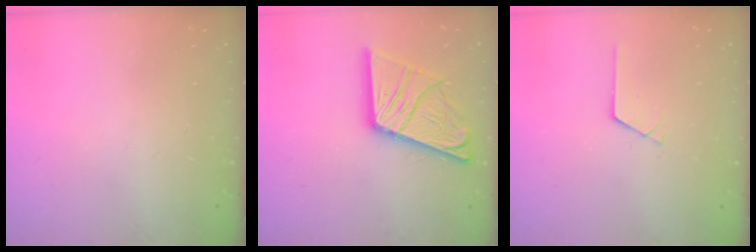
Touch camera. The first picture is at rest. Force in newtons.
{"total": 20.1, "press": 20.0, "slide": 2.3}
{"total": 0.7, "press": 0.6, "slide": 0.1}